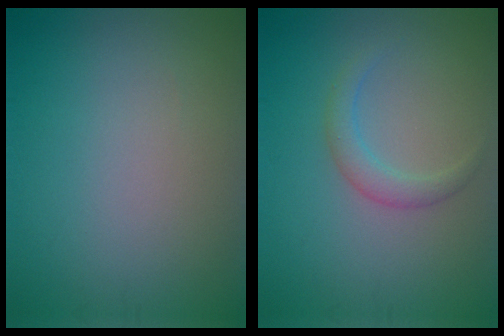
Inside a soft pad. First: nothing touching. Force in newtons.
{"total": 1.9, "press": 1.9, "slide": 0.1}